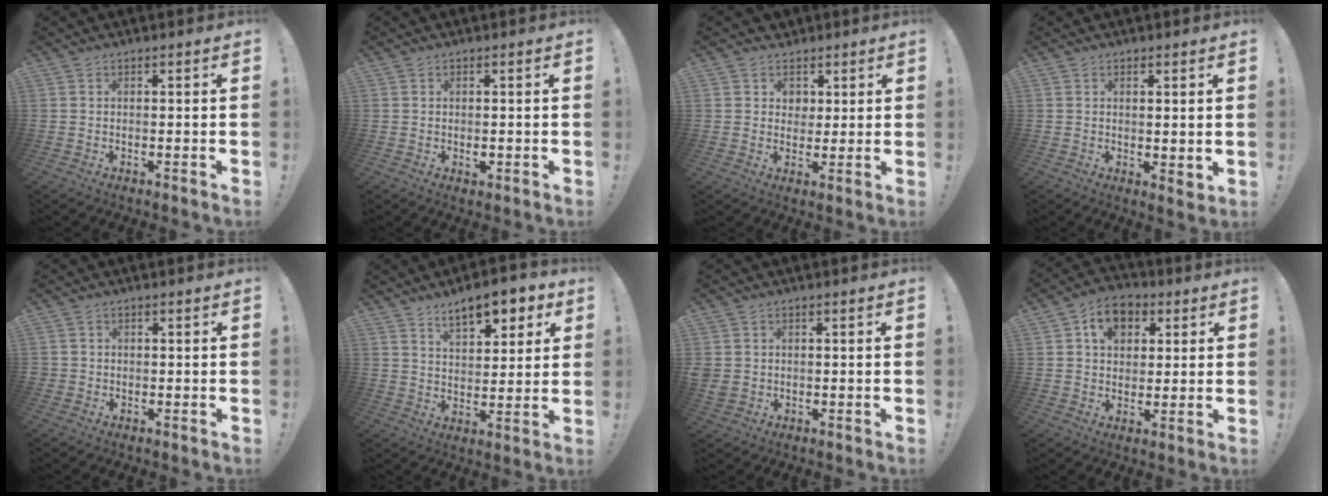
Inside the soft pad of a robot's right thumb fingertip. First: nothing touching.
{"total": 1.1, "force": [-0.1, 0.8, 0.8], "torque": [-0.006, -0.001, -0.003]}
{"total": 6.0, "force": [1.9, 5.7, 0.6], "torque": [-0.005, -0.016, 0.039]}
{"total": 2.5, "force": [1.8, 0.9, 1.4], "torque": [-0.009, -0.013, 0.030]}
{"total": 1.3, "force": [-0.3, 1.2, 0.4], "torque": [0.002, -0.001, -0.007]}
{"total": 10.3, "force": [6.7, 4.4, 6.4], "torque": [-0.091, -0.035, 0.116]}
{"total": 2.8, "force": [0.6, 2.5, 1.1], "torque": [-0.020, -0.006, 0.011]}
{"total": 9.7, "force": [3.8, 7.4, 5.0], "torque": [-0.067, -0.004, 0.070]}